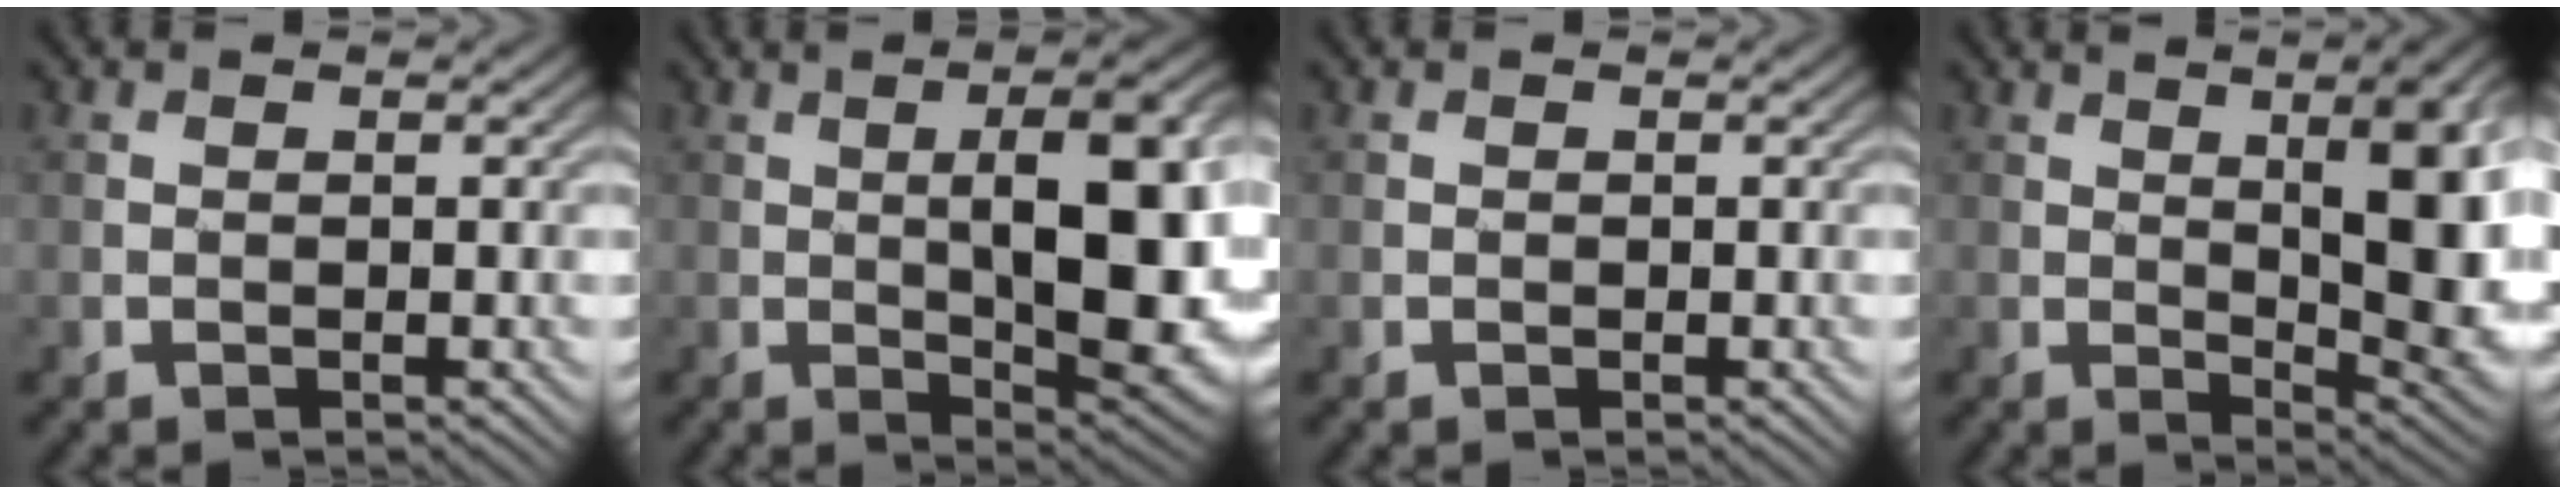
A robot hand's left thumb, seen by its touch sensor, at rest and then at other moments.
{"total": 13.4, "force": [0.8, 4.3, 12.7], "torque": [-0.160, 0.010, 0.010]}
{"total": 0.0}
{"total": 14.1, "force": [2.4, 4.2, 13.2], "torque": [-0.168, 0.018, 0.041]}